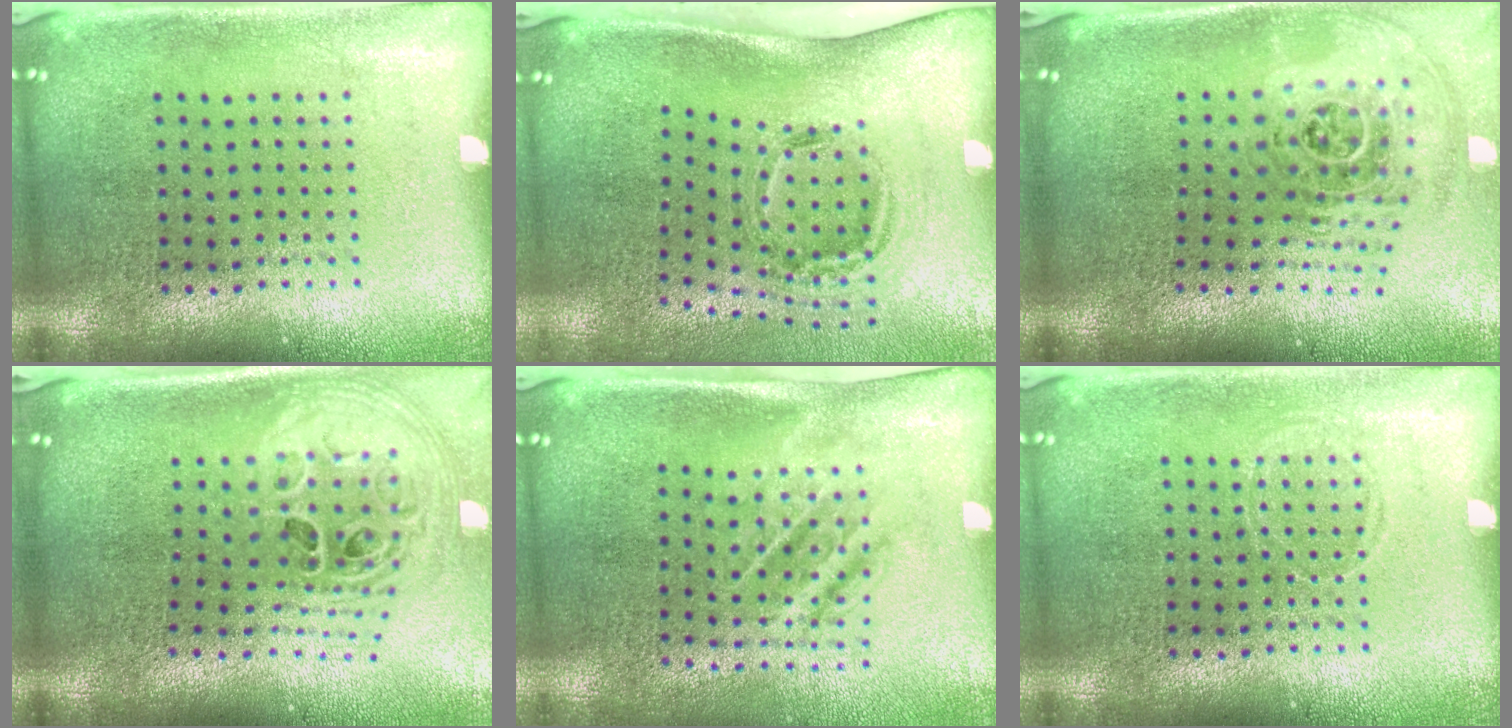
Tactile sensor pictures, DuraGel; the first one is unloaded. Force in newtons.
{"total": 1.6, "press": 1.1, "slide": 1.1}
{"total": 2.0, "press": 1.5, "slide": 1.3}
{"total": 2.6, "press": 1.8, "slide": 1.8}
{"total": 1.8, "press": 1.2, "slide": 1.3}
{"total": 0.6, "press": 0.6, "slide": 0.0}